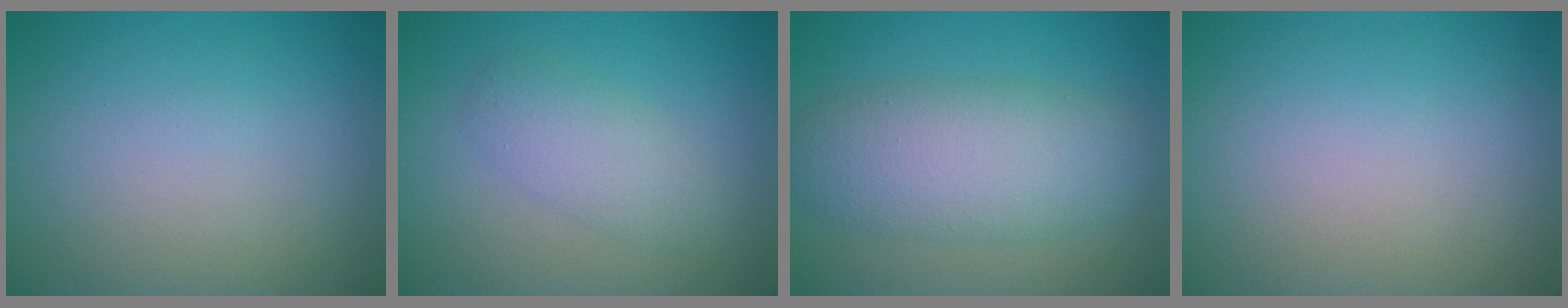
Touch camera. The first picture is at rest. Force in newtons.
{"total": 2.9, "press": 2.9, "slide": 0.0}
{"total": 6.4, "press": 6.4, "slide": 0.1}
{"total": 0.0}